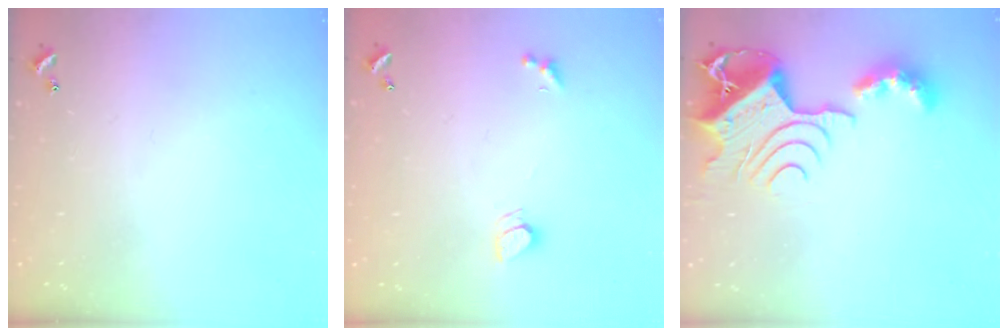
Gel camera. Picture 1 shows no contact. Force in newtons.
{"total": 2.1, "press": 2.1, "slide": 0.3}
{"total": 15.4, "press": 15.3, "slide": 1.5}